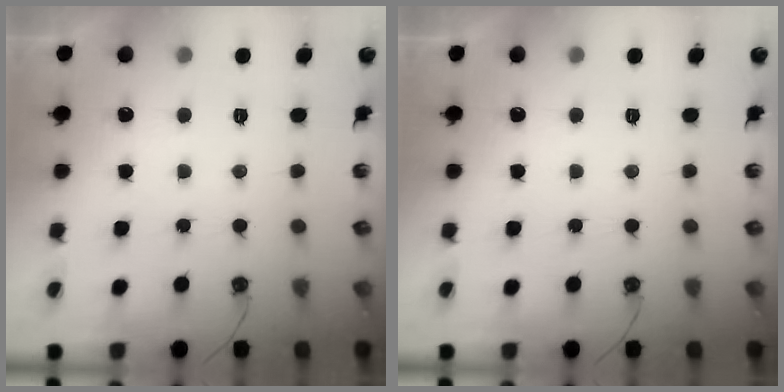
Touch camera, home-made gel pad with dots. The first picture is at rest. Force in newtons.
{"total": 0.0}